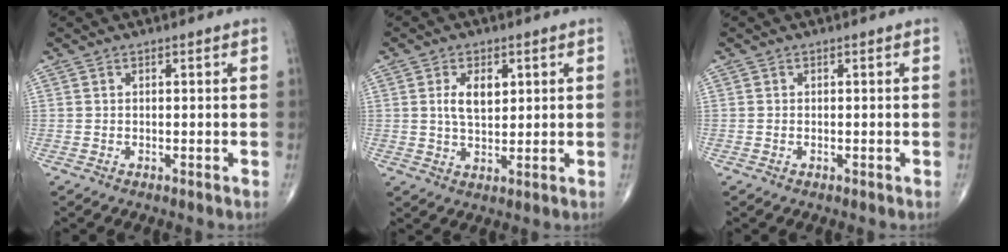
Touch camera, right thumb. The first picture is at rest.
{"total": 5.7, "force": [1.6, 3.2, 4.5], "torque": [-0.069, -0.009, 0.029]}
{"total": 0.0}